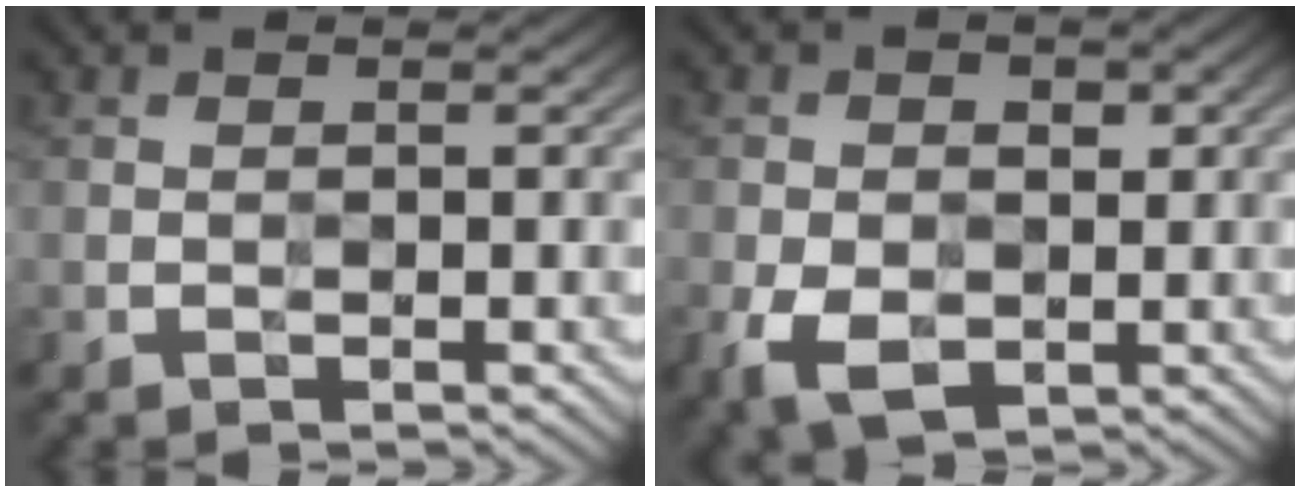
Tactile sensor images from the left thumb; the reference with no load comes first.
{"total": 6.6, "force": [-1.5, 4.4, 4.7], "torque": [-0.091, -0.013, -0.029]}